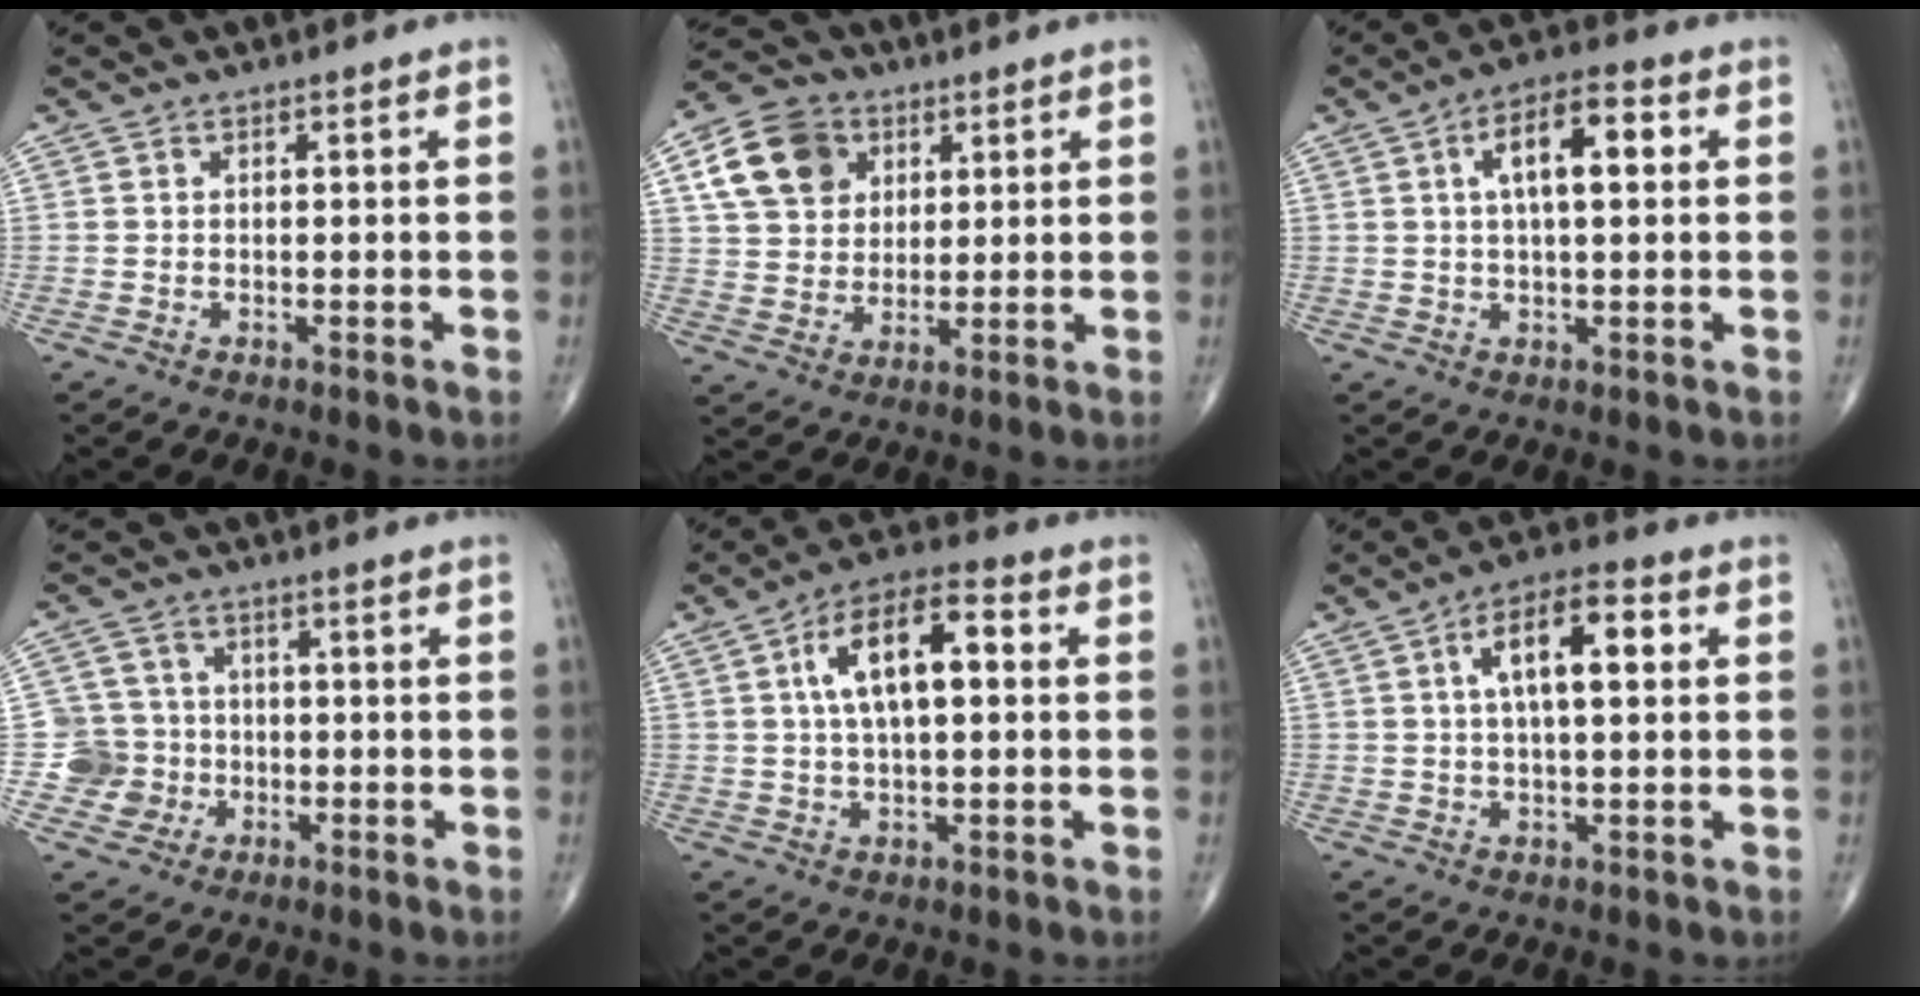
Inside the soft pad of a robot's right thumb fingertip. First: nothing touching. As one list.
[{"total": 12.4, "force": [4.6, 9.8, 6.1], "torque": [-0.093, -0.004, 0.082]}, {"total": 9.5, "force": [2.3, 3.8, 8.4], "torque": [-0.132, 0.017, 0.029]}, {"total": 6.7, "force": [-1.5, 6.6, 0.1], "torque": [0.032, 0.015, -0.031]}, {"total": 12.4, "force": [2.5, 5.5, 10.9], "torque": [-0.186, 0.021, 0.035]}, {"total": 10.5, "force": [2.5, 4.2, 9.3], "torque": [-0.149, 0.018, 0.034]}]